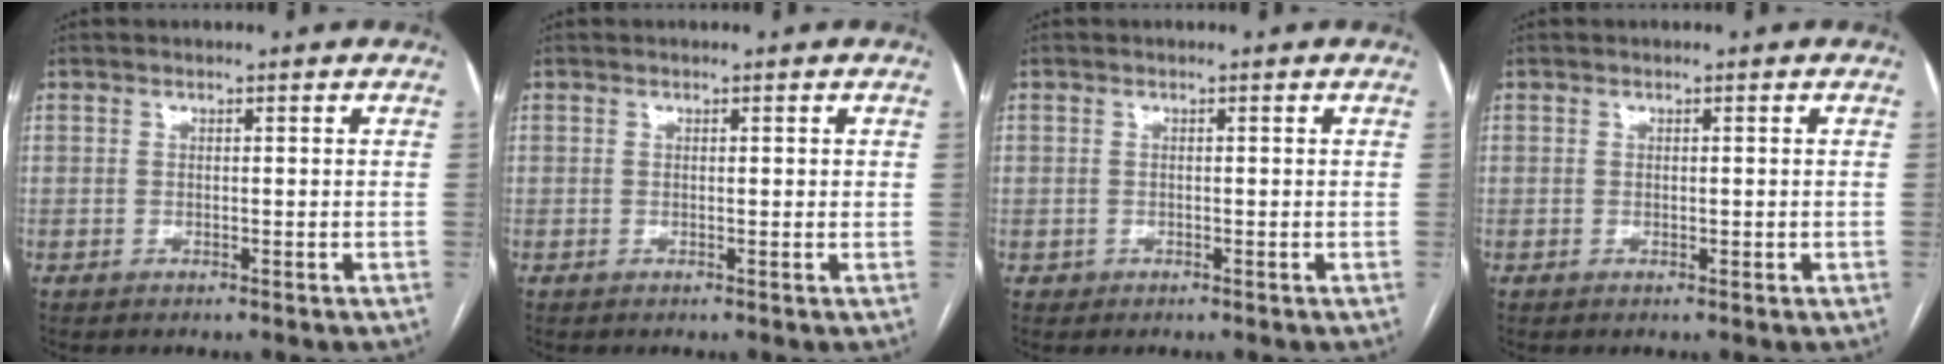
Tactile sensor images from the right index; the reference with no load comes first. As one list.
[{"total": 0.8, "force": [0.3, 0.2, 0.7], "torque": [-0.010, 0.002, 0.003]}, {"total": 0.8, "force": [-0.1, 0.8, 0.0], "torque": [0.006, 0.006, -0.005]}, {"total": 0.7, "force": [-0.1, 0.4, 0.6], "torque": [-0.008, -0.002, 0.001]}]